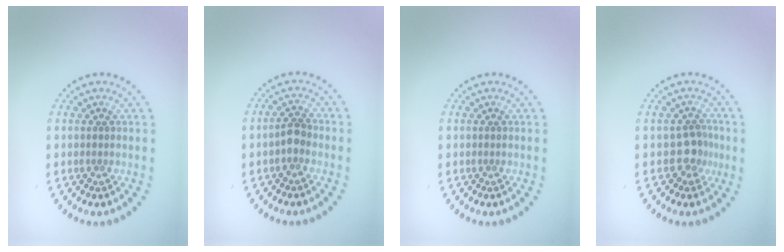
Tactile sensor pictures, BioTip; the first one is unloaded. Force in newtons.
{"total": 1.5, "press": 1.4, "slide": 0.5}
{"total": 0.0}
{"total": 1.9, "press": 1.6, "slide": 1.1}